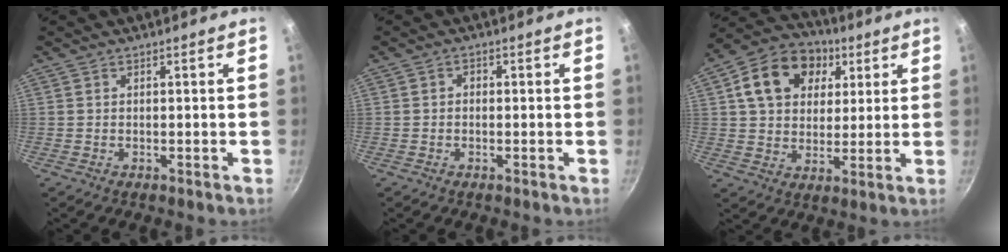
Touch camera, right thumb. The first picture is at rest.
{"total": 1.3, "force": [-0.1, 1.0, 0.7], "torque": [-0.013, 0.008, -0.003]}
{"total": 16.7, "force": [5.7, 12.6, 9.3], "torque": [-0.139, 0.012, 0.085]}